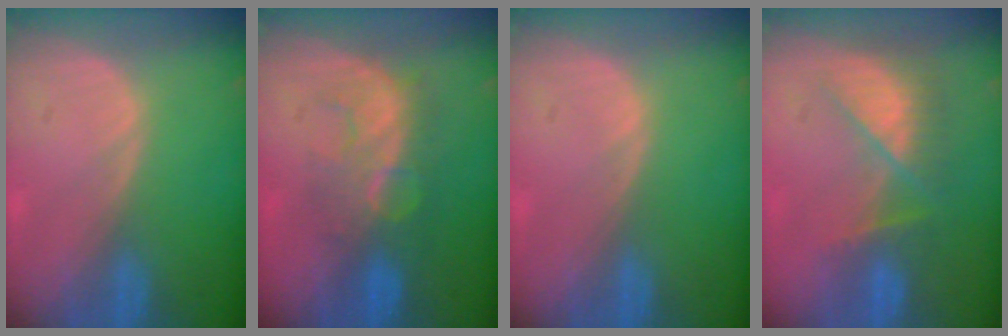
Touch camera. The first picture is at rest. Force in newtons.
{"total": 7.9, "press": 7.5, "slide": 2.7}
{"total": 0.0}
{"total": 8.0, "press": 6.9, "slide": 4.1}